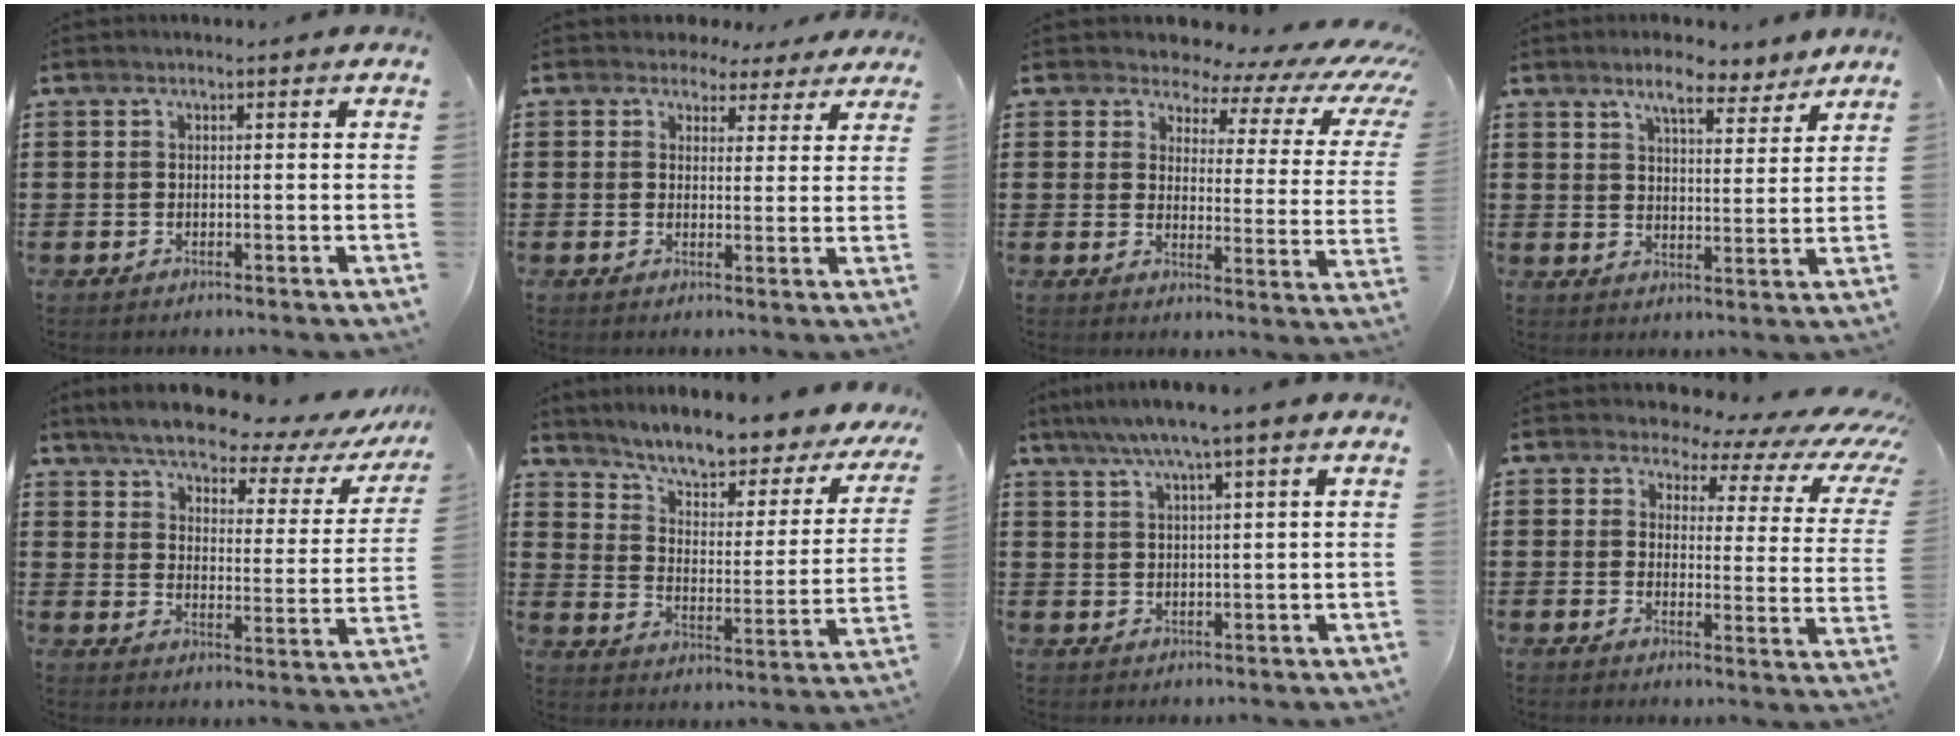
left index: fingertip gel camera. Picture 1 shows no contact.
{"total": 3.5, "force": [2.9, 1.9, 0.3], "torque": [-0.015, -0.004, 0.051]}
{"total": 4.9, "force": [3.9, 2.0, 2.1], "torque": [-0.058, -0.025, 0.062]}
{"total": 6.6, "force": [5.7, 1.4, 3.1], "torque": [-0.060, -0.017, 0.100]}
{"total": 5.5, "force": [5.0, 0.9, 2.2], "torque": [-0.070, -0.032, 0.081]}
{"total": 6.9, "force": [6.2, 0.6, 2.9], "torque": [-0.075, -0.051, 0.100]}
{"total": 4.6, "force": [3.2, -0.5, 3.2], "torque": [-0.068, -0.006, 0.055]}
{"total": 4.4, "force": [3.2, 2.1, 2.3], "torque": [-0.058, -0.017, 0.047]}